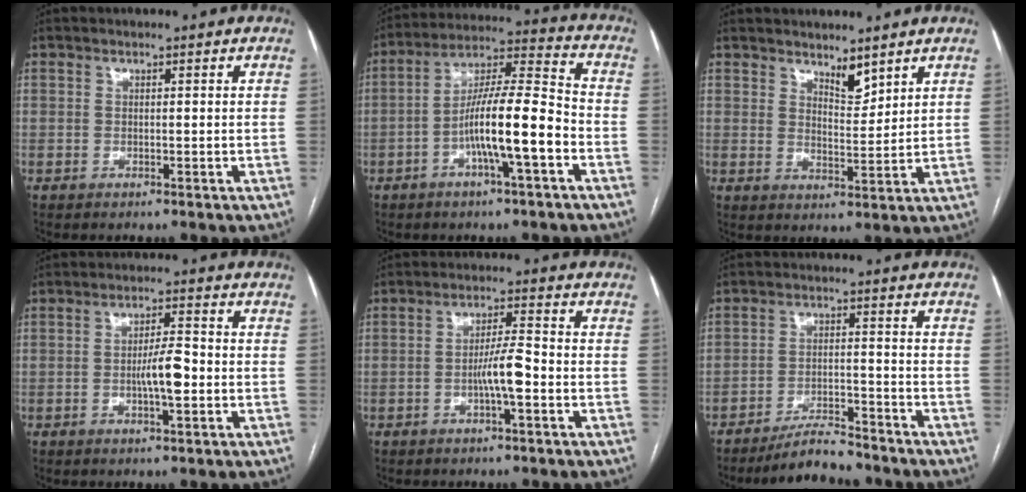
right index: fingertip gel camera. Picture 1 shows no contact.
{"total": 12.7, "force": [-4.3, 1.2, 11.9], "torque": [-0.212, 0.015, -0.075]}
{"total": 3.9, "force": [3.2, 1.2, 1.8], "torque": [-0.030, -0.012, 0.059]}
{"total": 5.1, "force": [-1.0, 0.8, 4.9], "torque": [-0.088, 0.003, -0.016]}
{"total": 5.2, "force": [-1.6, 0.4, 5.0], "torque": [-0.092, 0.006, -0.029]}
{"total": 6.9, "force": [-6.4, 1.1, 2.4], "torque": [-0.038, -0.007, -0.111]}